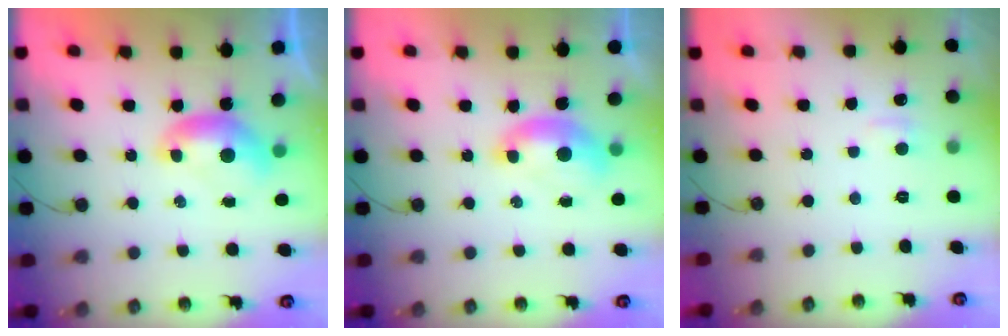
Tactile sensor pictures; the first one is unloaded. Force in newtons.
{"total": 1.9, "press": 1.7, "slide": 0.6}
{"total": 1.6, "press": 1.5, "slide": 0.6}